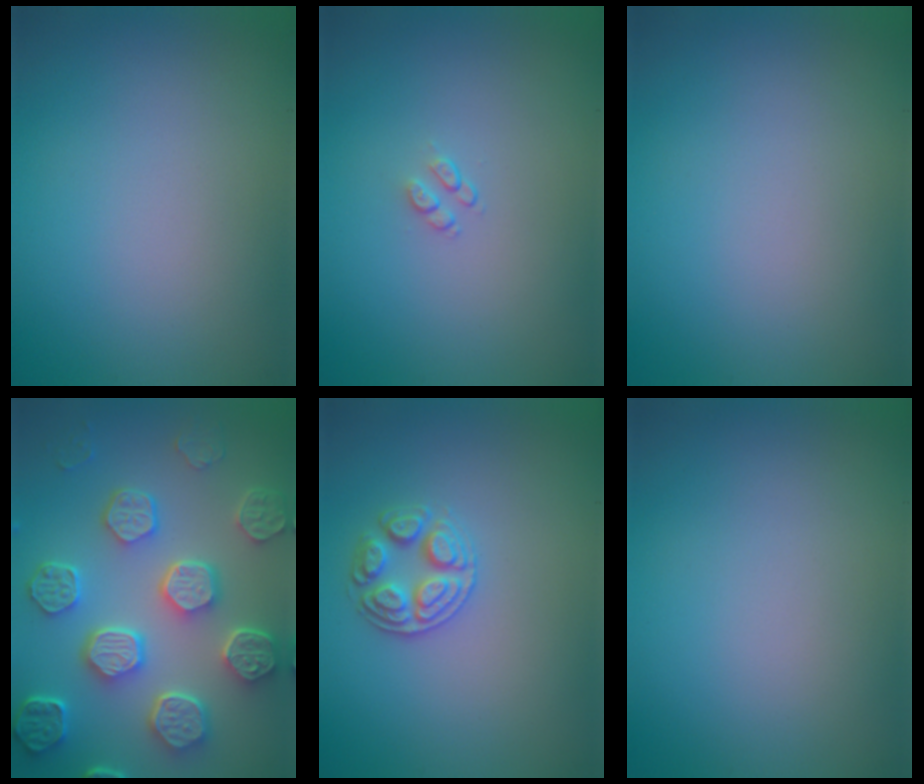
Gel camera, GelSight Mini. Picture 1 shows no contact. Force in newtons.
{"total": 0.9, "press": 0.6, "slide": 0.7}
{"total": 0.0}
{"total": 8.4, "press": 6.5, "slide": 5.4}
{"total": 2.6, "press": 2.6, "slide": 0.4}
{"total": 0.0}